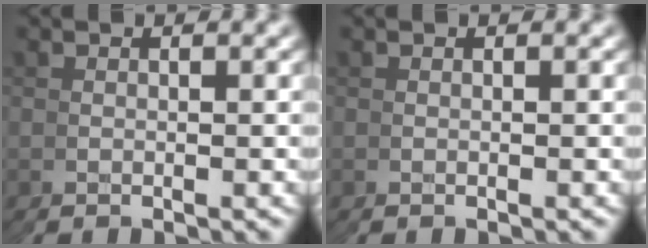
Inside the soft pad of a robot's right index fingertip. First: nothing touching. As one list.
[{"total": 0.0}]